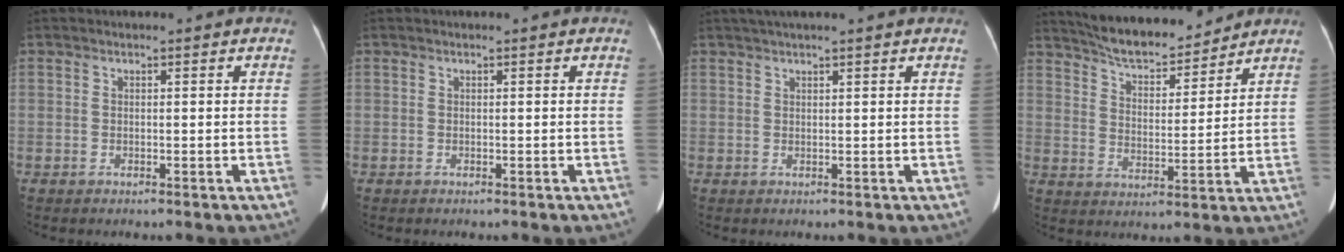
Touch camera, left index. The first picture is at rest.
{"total": 0.0}
{"total": 5.0, "force": [4.2, -0.6, 2.8], "torque": [-0.040, 0.036, 0.062]}
{"total": 10.6, "force": [10.0, 2.0, 3.0], "torque": [-0.051, 0.003, 0.165]}